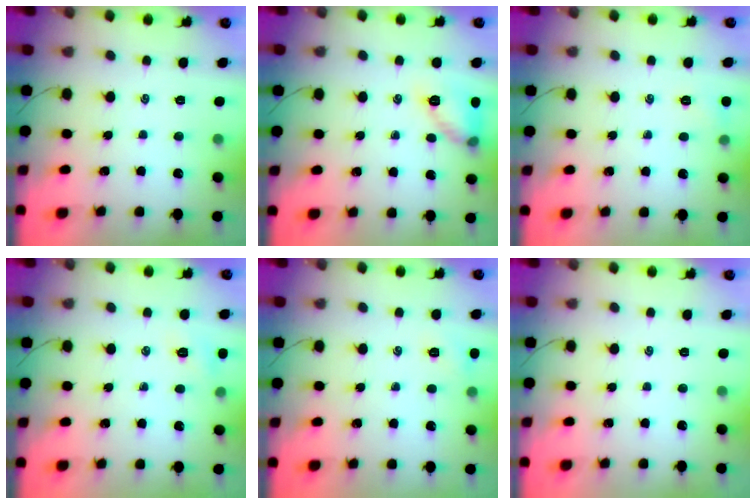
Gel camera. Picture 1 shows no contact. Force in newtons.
{"total": 11.1, "press": 11.0, "slide": 0.7}
{"total": 4.8, "press": 4.6, "slide": 1.4}
{"total": 5.5, "press": 5.3, "slide": 1.4}
{"total": 6.5, "press": 6.3, "slide": 1.6}
{"total": 0.0}